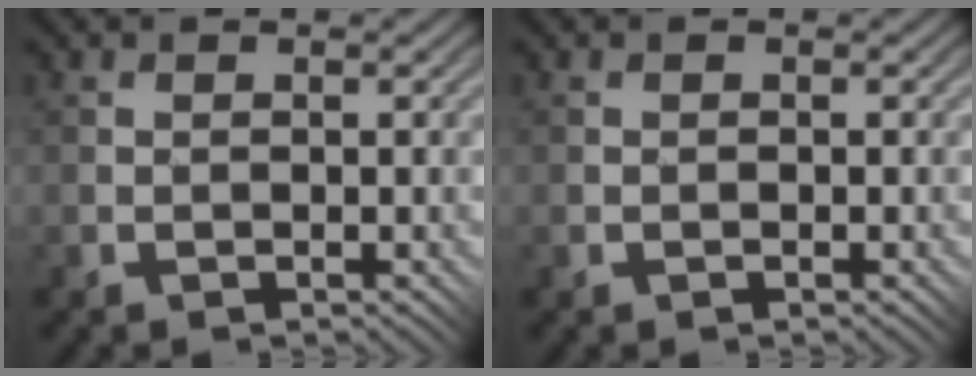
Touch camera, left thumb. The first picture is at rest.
{"total": 0.0}